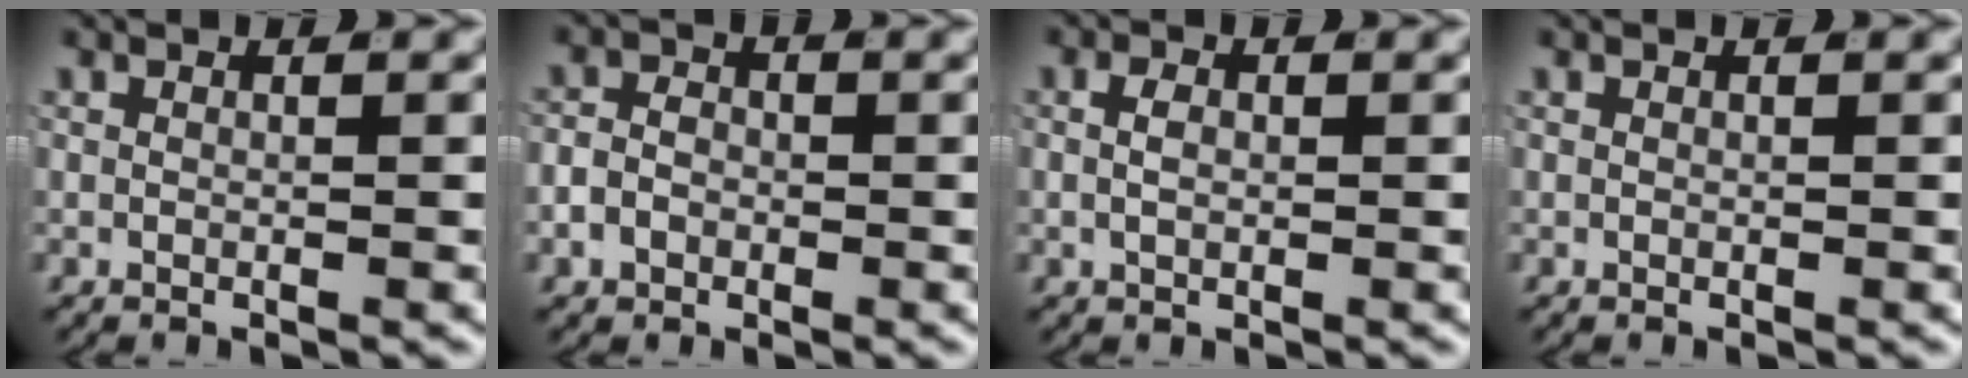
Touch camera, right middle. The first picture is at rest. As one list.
[{"total": 2.4, "force": [-0.8, 2.0, 1.2], "torque": [-0.021, 0.001, -0.016]}, {"total": 1.2, "force": [0.0, 0.6, 1.0], "torque": [-0.015, -0.001, 0.002]}, {"total": 0.0}]